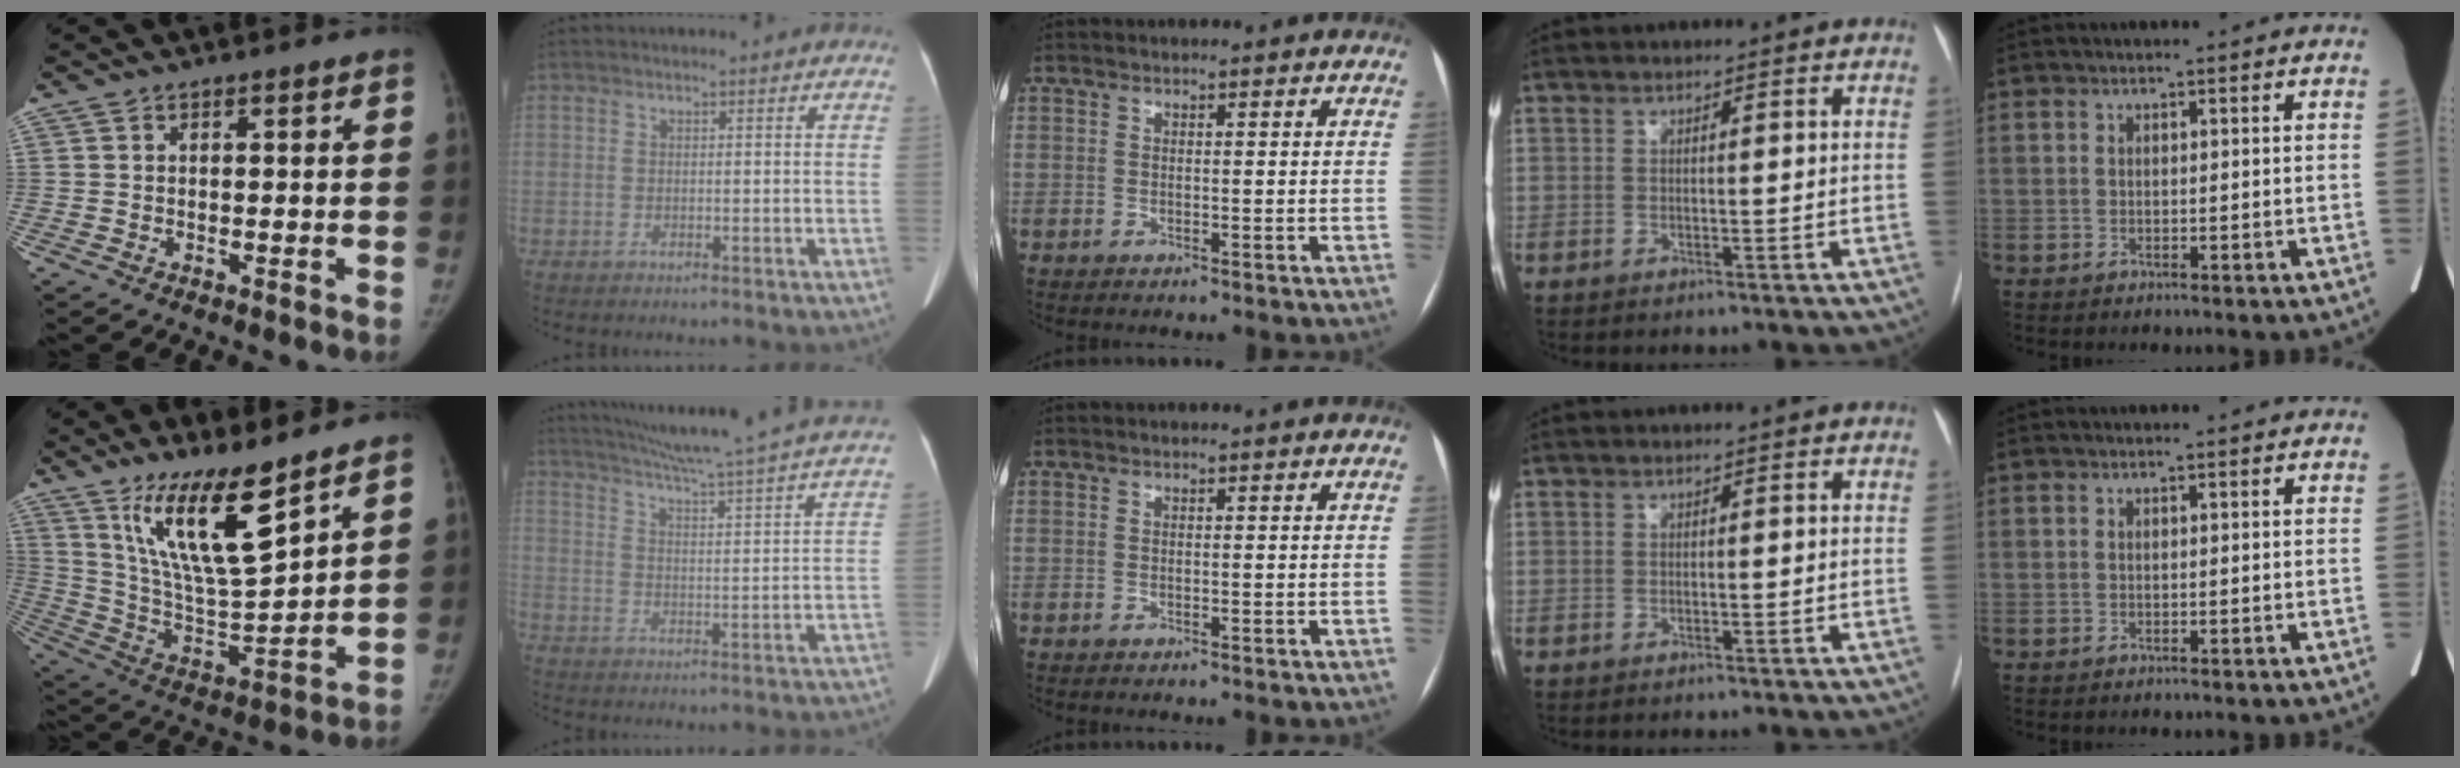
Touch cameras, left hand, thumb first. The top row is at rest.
{"thumb": {"total": 16.8, "force": [11.0, 3.5, 12.3], "torque": [-0.200, -0.074, 0.218]}, "index": {"total": 24.3, "force": [21.8, -1.4, 10.6], "torque": [-0.177, -0.042, 0.281]}}